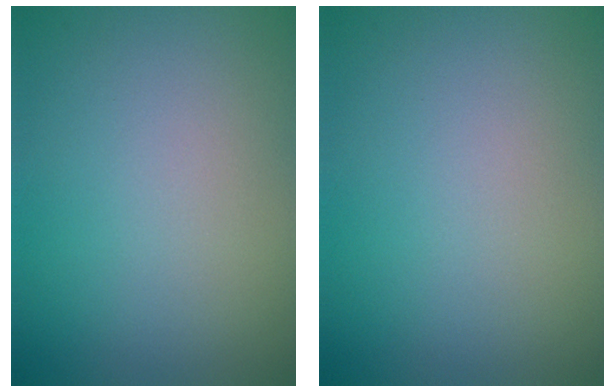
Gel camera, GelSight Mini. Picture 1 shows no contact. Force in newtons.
{"total": 0.0}